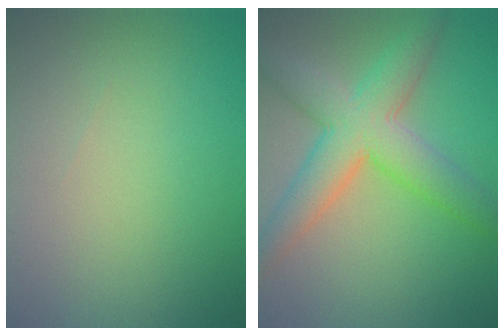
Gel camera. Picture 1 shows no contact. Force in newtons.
{"total": 7.3, "press": 7.3, "slide": 0.4}